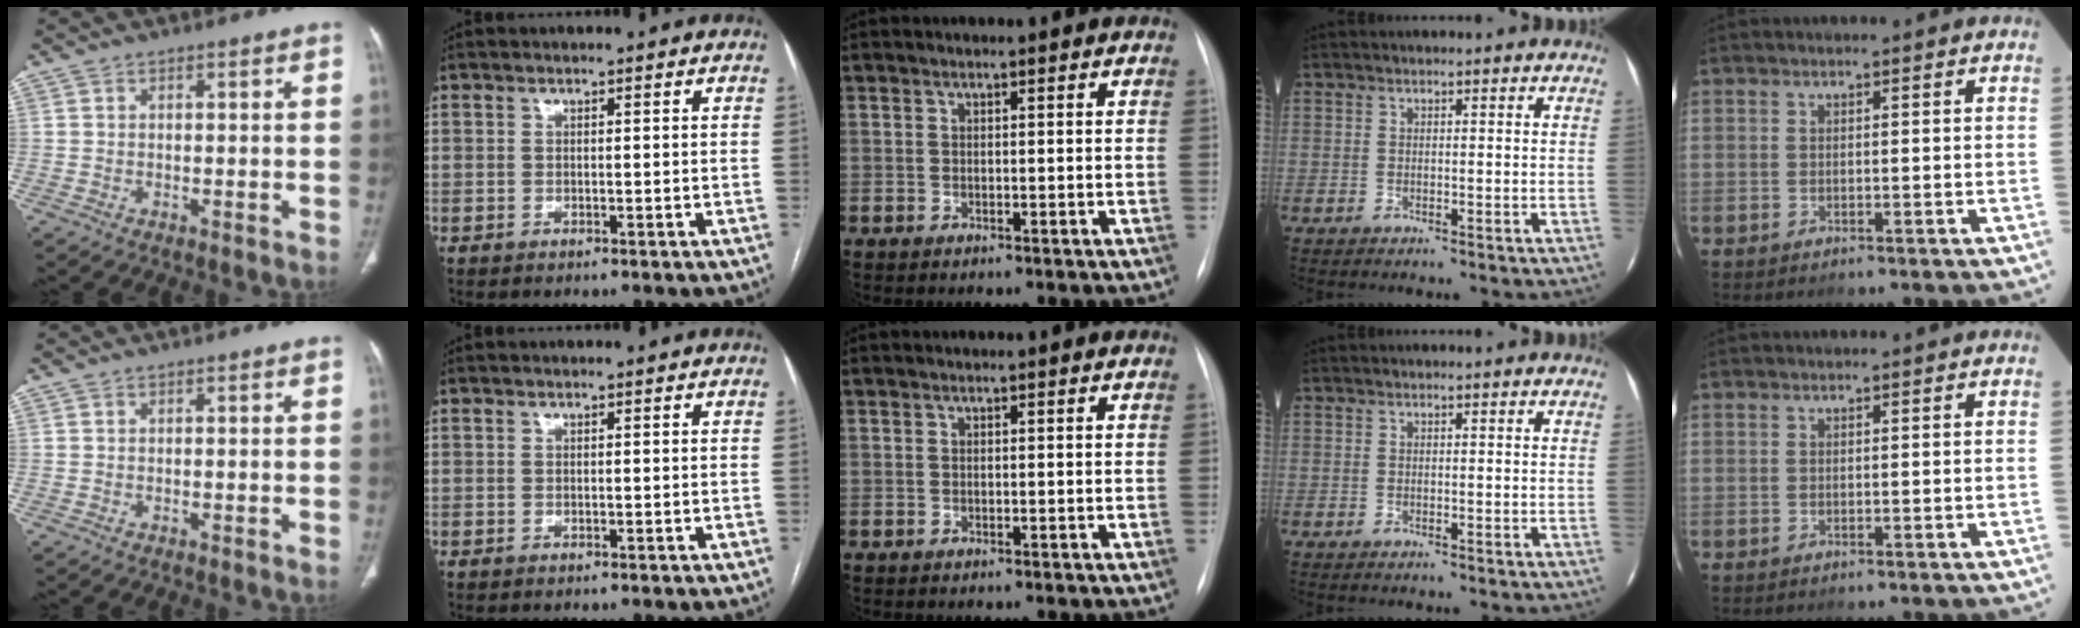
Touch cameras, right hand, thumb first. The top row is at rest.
{}